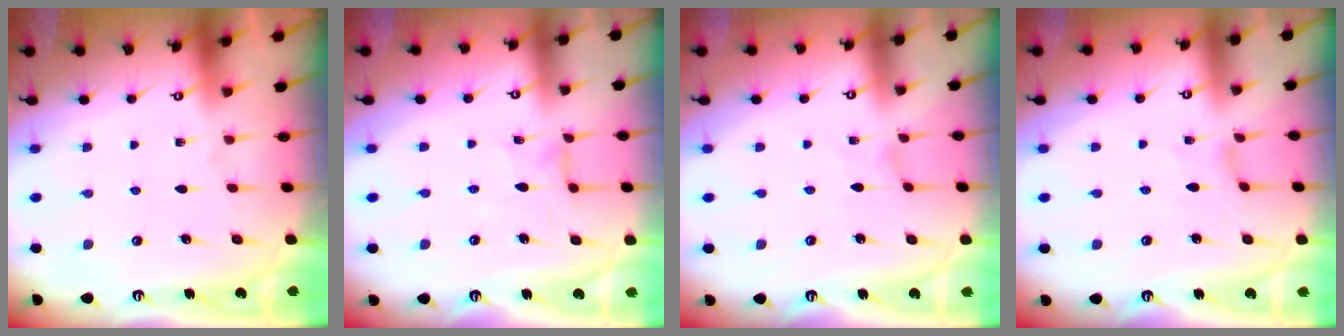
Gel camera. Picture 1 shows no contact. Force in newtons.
{"total": 0.8, "press": 0.7, "slide": 0.3}
{"total": 0.0}
{"total": 1.1, "press": 1.0, "slide": 0.2}